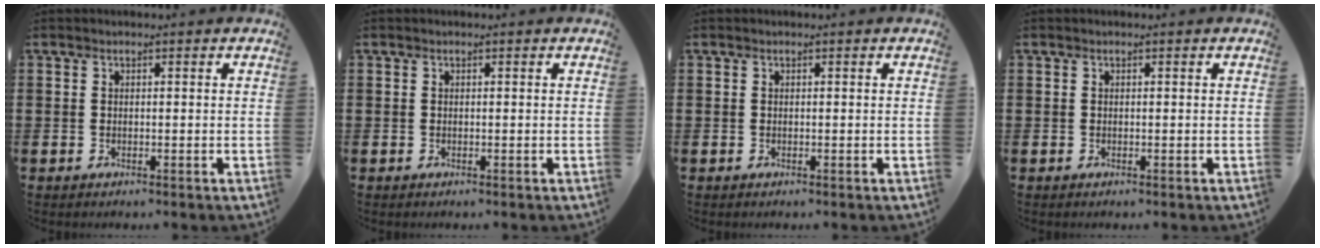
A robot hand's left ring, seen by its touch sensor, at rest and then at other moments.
{"total": 0.0}
{"total": 0.0}
{"total": 0.0}